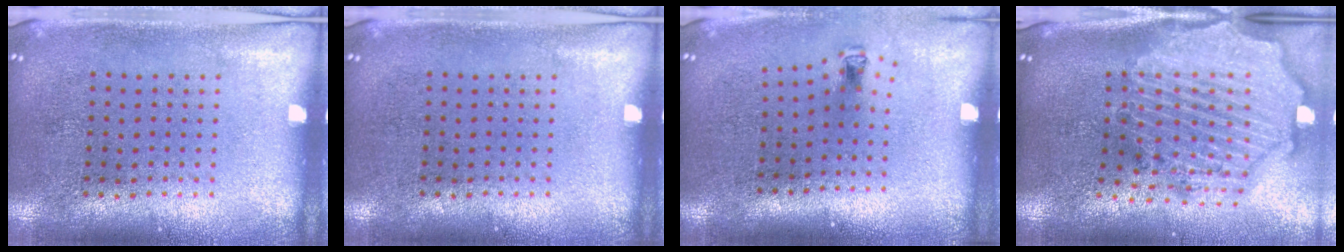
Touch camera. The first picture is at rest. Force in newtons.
{"total": 0.0}
{"total": 0.6, "press": 0.3, "slide": 0.5}
{"total": 3.6, "press": 3.0, "slide": 2.0}